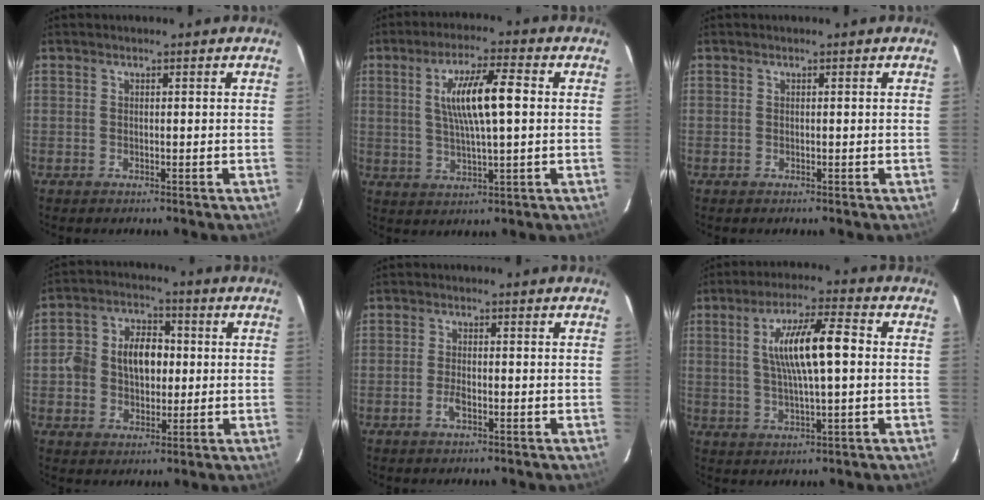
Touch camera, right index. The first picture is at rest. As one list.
[{"total": 10.4, "force": [1.6, 1.6, 10.1], "torque": [-0.185, 0.005, 0.033]}, {"total": 0.0}, {"total": 9.8, "force": [0.4, 7.3, 6.6], "torque": [-0.129, 0.026, 0.008]}, {"total": 2.5, "force": [-1.1, 1.0, 2.0], "torque": [-0.044, -0.001, -0.021]}, {"total": 11.4, "force": [1.3, 2.0, 11.2], "torque": [-0.201, 0.009, 0.026]}]